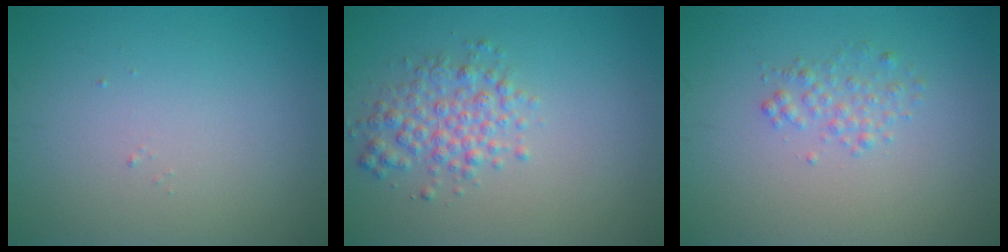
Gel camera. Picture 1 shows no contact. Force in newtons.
{"total": 3.1, "press": 3.1, "slide": 0.1}
{"total": 1.5, "press": 1.5, "slide": 0.0}